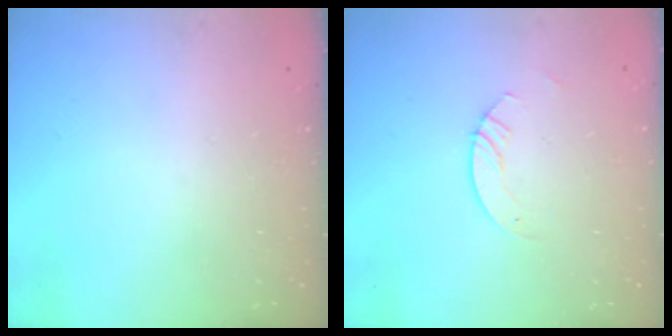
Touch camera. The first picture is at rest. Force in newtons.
{"total": 2.1, "press": 2.1, "slide": 0.2}